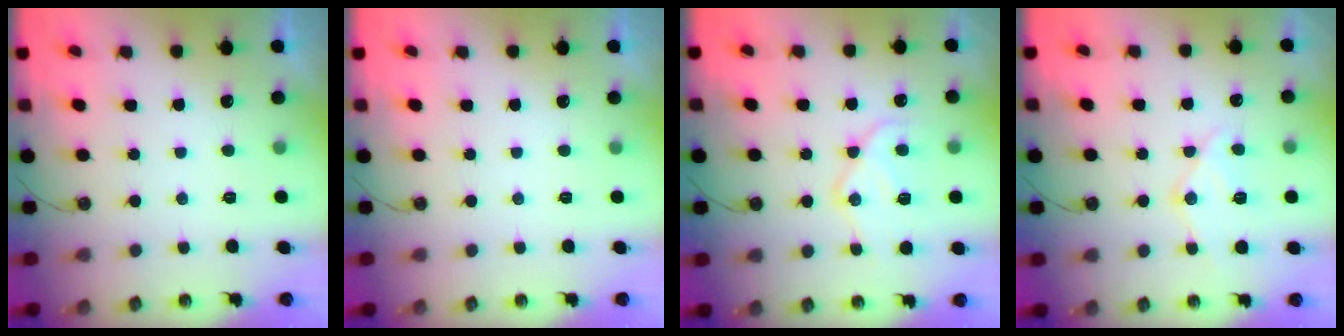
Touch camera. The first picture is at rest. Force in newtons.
{"total": 0.0}
{"total": 13.5, "press": 13.5, "slide": 1.1}
{"total": 14.4, "press": 14.3, "slide": 1.4}